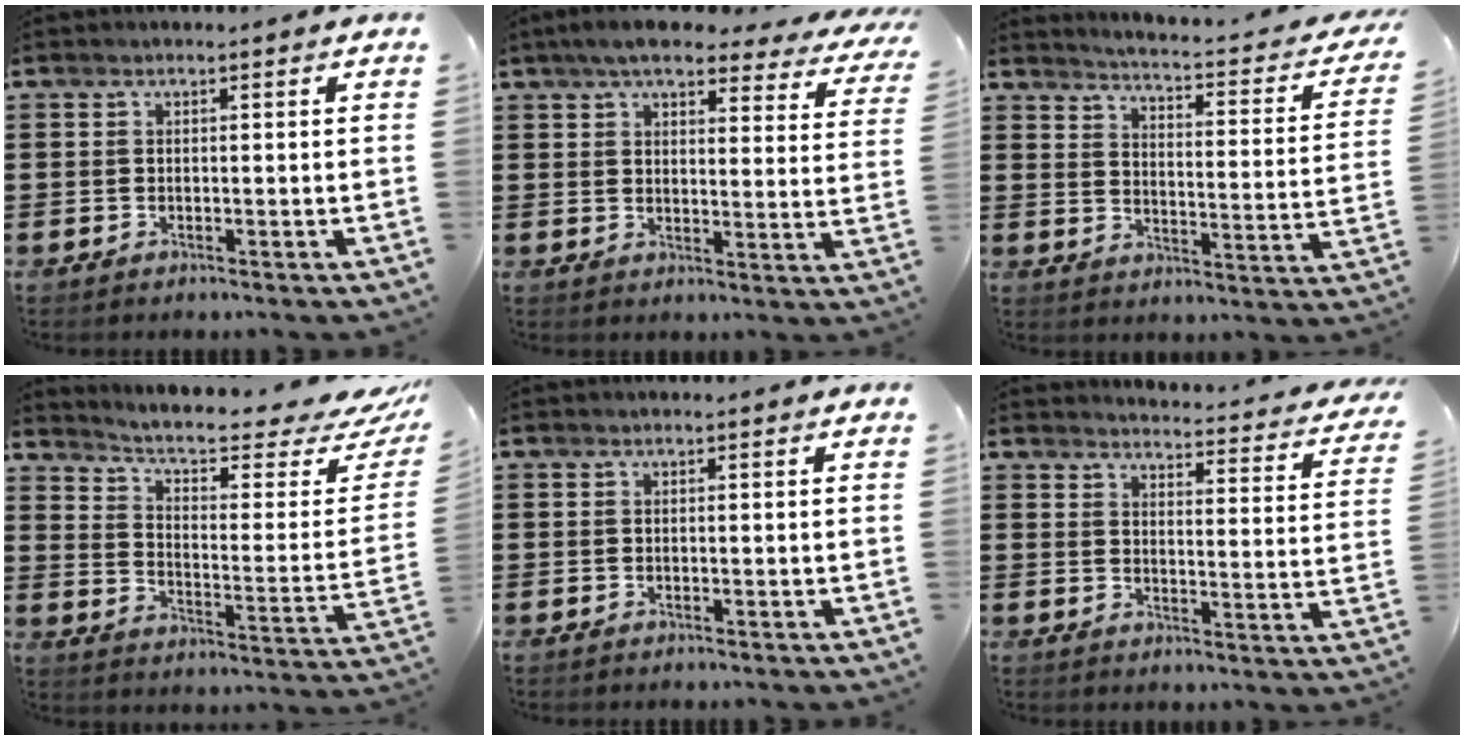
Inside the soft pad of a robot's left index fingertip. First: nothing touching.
{"total": 6.5, "force": [5.6, 1.0, 3.2], "torque": [-0.075, -0.021, 0.097]}
{"total": 2.4, "force": [2.1, -0.4, 1.1], "torque": [-0.040, -0.031, 0.023]}
{"total": 6.6, "force": [5.0, 1.3, 4.2], "torque": [-0.086, -0.042, 0.077]}
{"total": 0.0}
{"total": 3.1, "force": [3.0, 0.0, 0.5], "torque": [-0.014, -0.037, 0.043]}